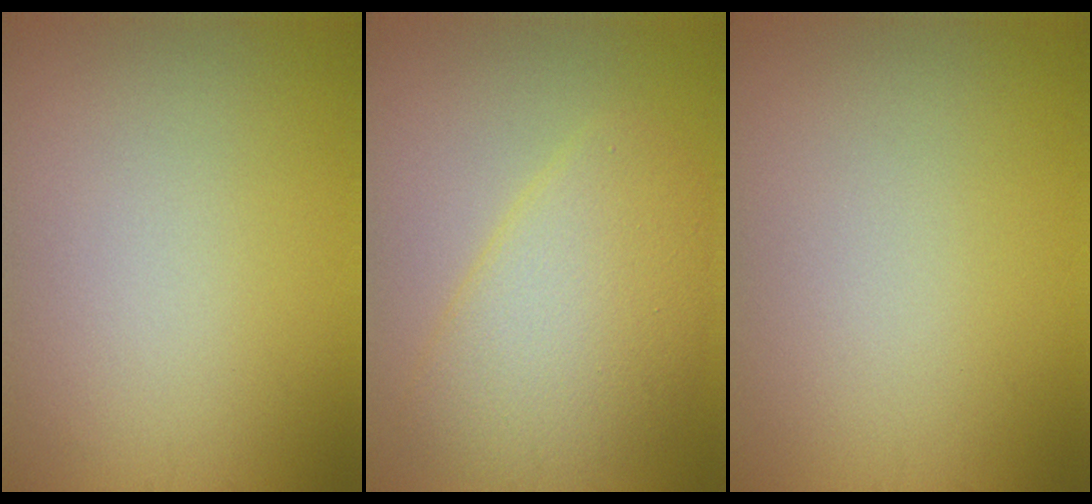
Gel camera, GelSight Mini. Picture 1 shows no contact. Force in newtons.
{"total": 5.8, "press": 5.8, "slide": 0.1}
{"total": 0.0}